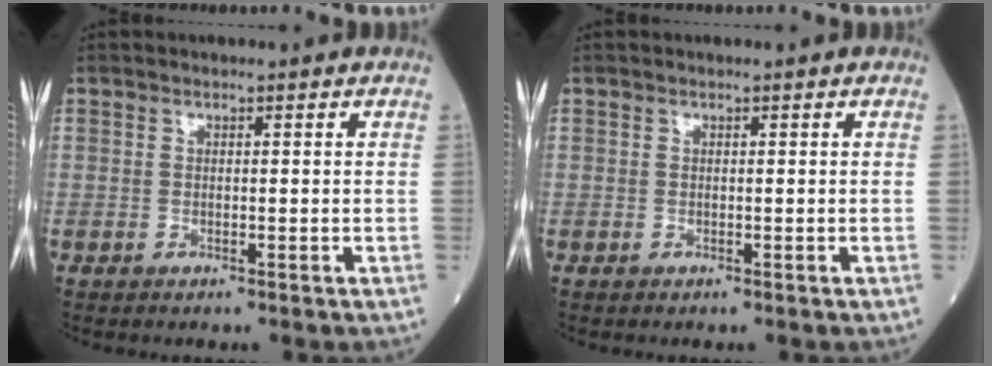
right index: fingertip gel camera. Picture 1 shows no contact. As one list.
[{"total": 0.0}]